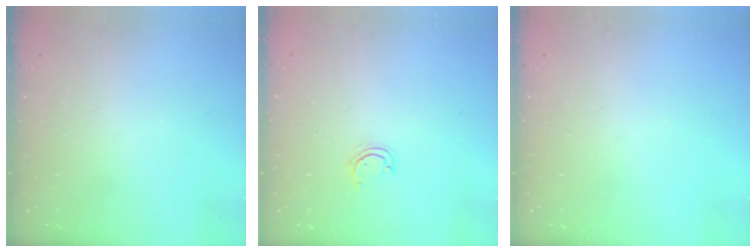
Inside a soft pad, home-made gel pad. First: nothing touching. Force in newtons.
{"total": 3.3, "press": 3.3, "slide": 0.2}
{"total": 0.0}